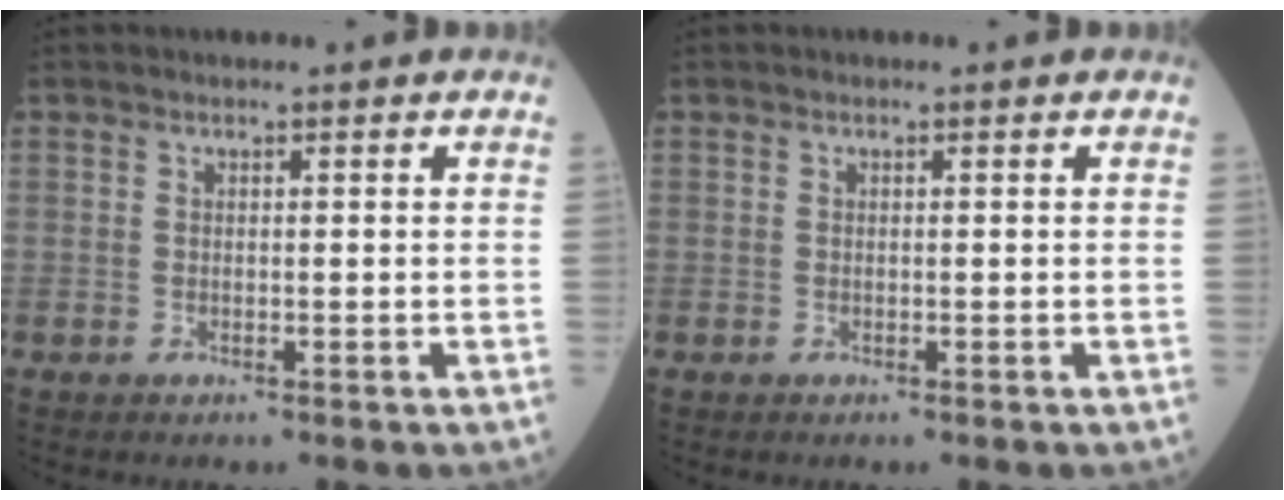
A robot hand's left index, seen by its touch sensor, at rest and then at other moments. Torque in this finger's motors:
{"motor_torque": [0.00, 0.00, 0.00, 0.00]}